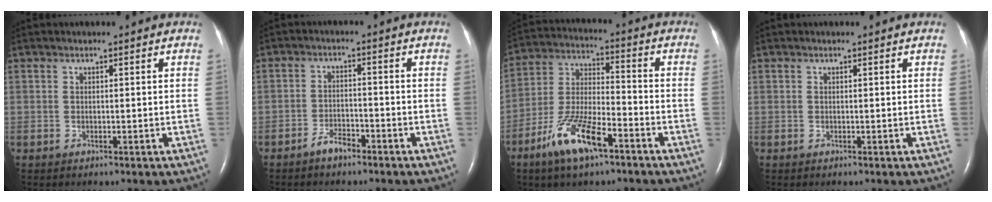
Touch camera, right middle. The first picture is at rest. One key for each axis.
{"total": 3.2, "fx": -2.6, "fy": 1.2, "fz": 1.5, "tx": -0.030, "ty": 0.002, "tz": -0.045}
{"total": 11.9, "fx": -7.0, "fy": 3.2, "fz": 9.0, "tx": -0.191, "ty": -0.002, "tz": -0.128}
{"total": 0.0}